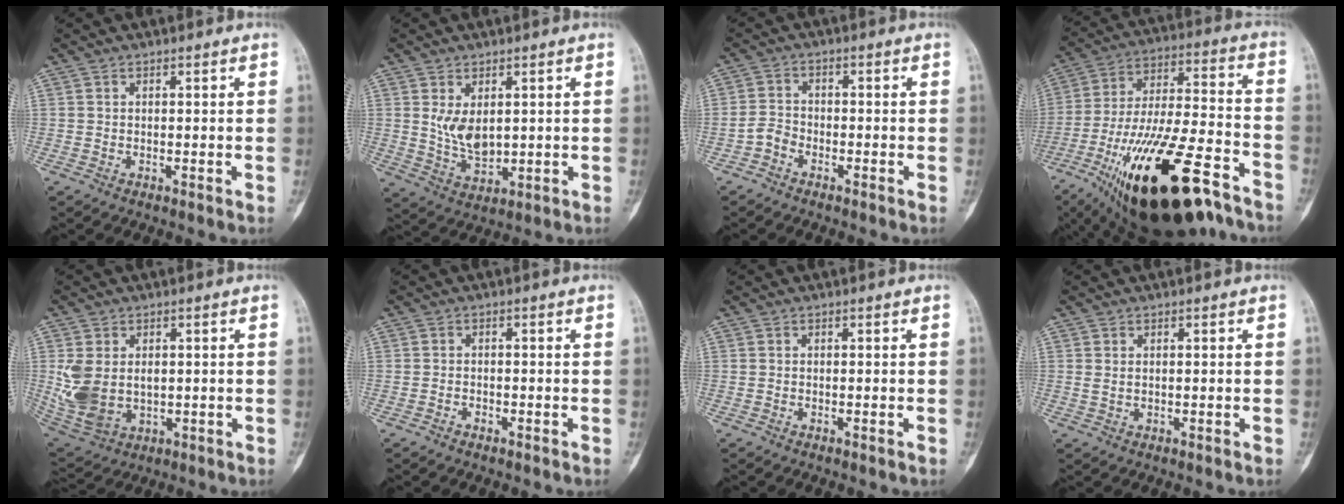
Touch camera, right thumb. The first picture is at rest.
{"total": 6.3, "force": [1.4, 3.6, 4.9], "torque": [-0.076, -0.015, 0.039]}
{"total": 2.8, "force": [-1.8, 1.9, 1.1], "torque": [-0.014, 0.017, -0.041]}
{"total": 29.4, "force": [-17.4, 9.6, 21.7], "torque": [-0.363, 0.059, -0.284]}
{"total": 10.5, "force": [0.5, 7.4, 7.5], "torque": [-0.152, -0.005, 0.033]}
{"total": 1.0, "force": [-0.7, 0.5, 0.4], "torque": [-0.006, 0.005, -0.014]}
{"total": 0.0}
{"total": 1.0, "force": [0.3, 0.6, 0.8], "torque": [-0.021, 0.005, 0.013]}